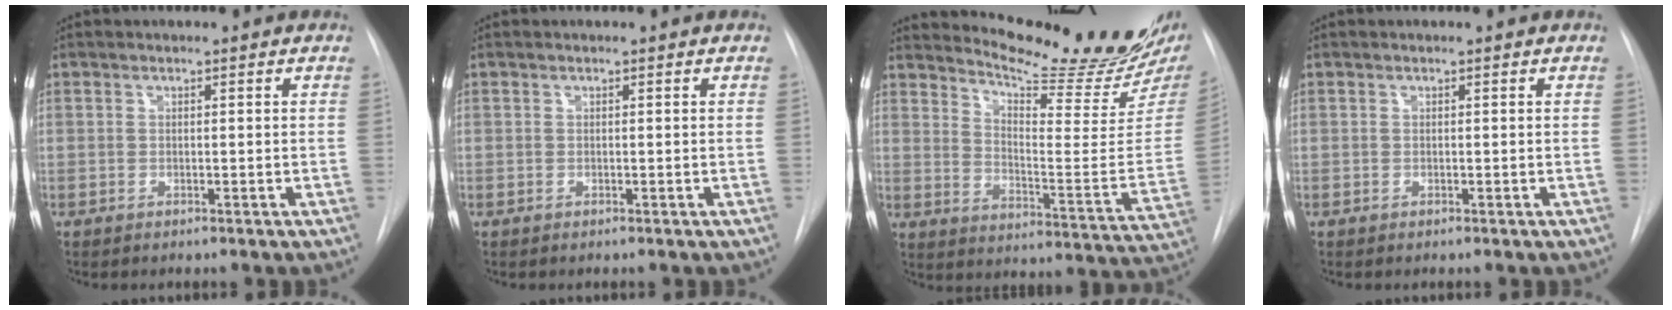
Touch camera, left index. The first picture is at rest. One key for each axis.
{"total": 0.0}
{"total": 20.8, "fx": 18.7, "fy": 0.6, "fz": 9.0, "tx": -0.137, "ty": -0.109, "tz": 0.248}
{"total": 0.0}